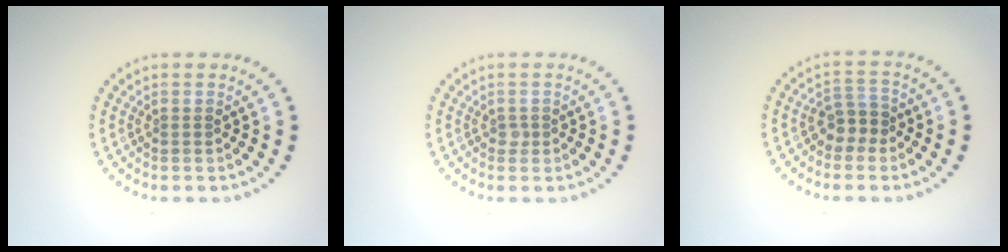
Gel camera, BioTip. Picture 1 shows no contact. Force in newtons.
{"total": 0.6, "press": 0.5, "slide": 0.3}
{"total": 2.1, "press": 1.8, "slide": 0.9}